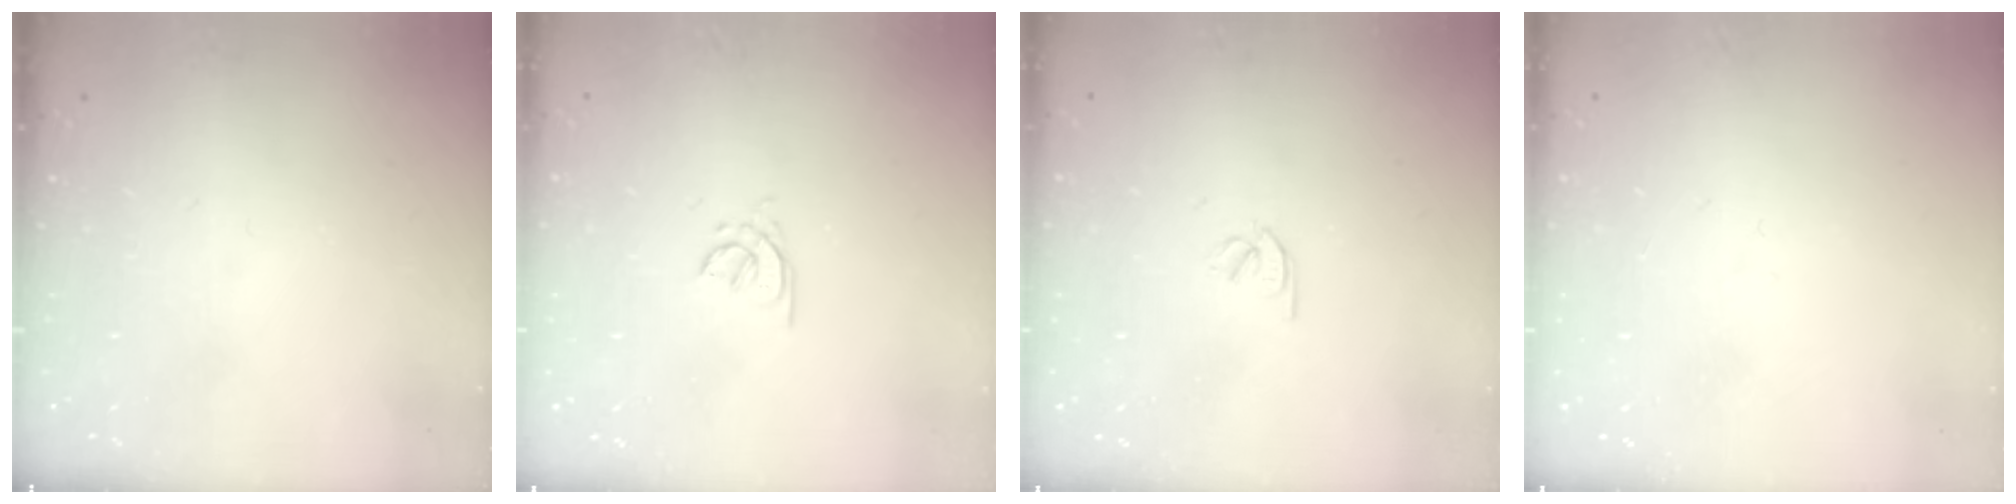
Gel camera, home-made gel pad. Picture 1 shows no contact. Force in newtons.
{"total": 2.8, "press": 2.7, "slide": 0.8}
{"total": 1.8, "press": 1.7, "slide": 0.5}
{"total": 0.0}